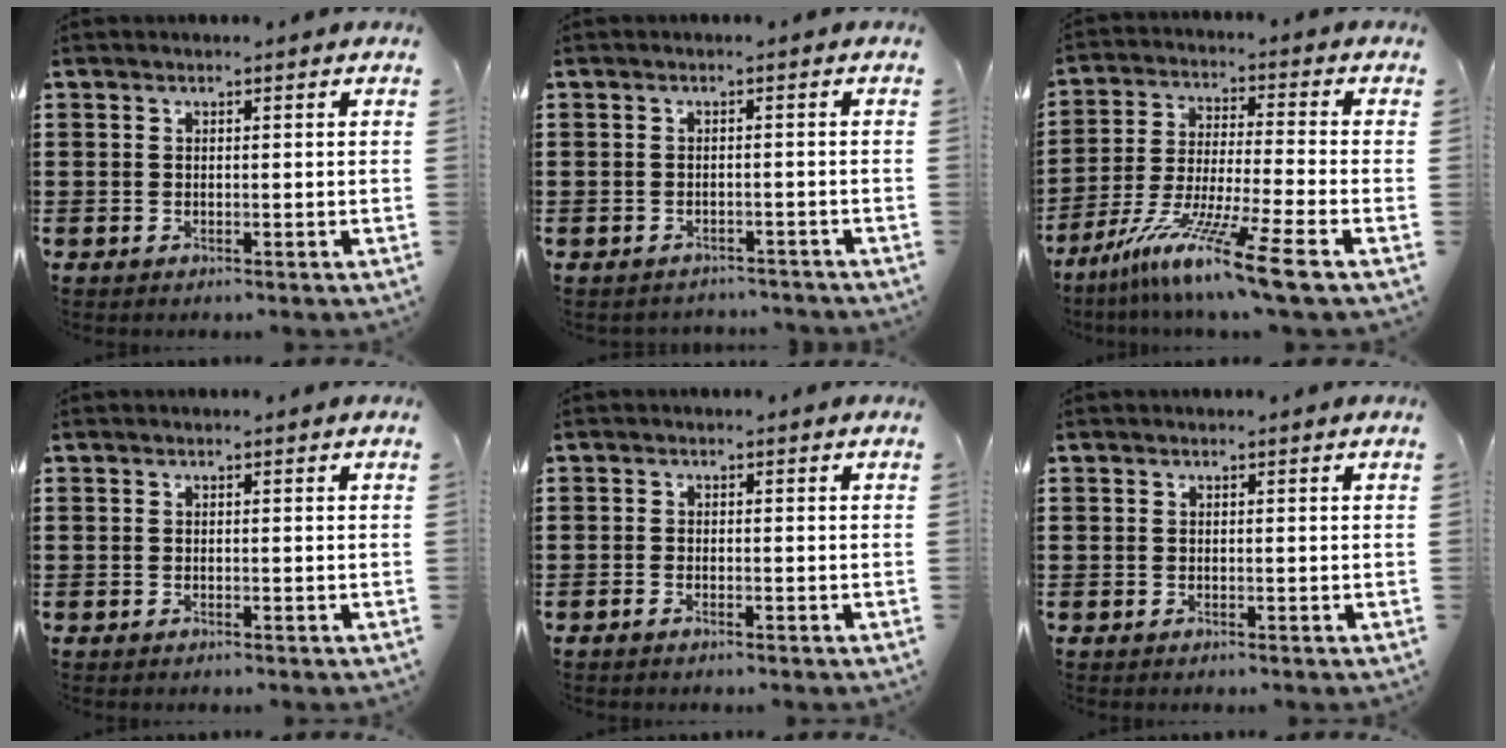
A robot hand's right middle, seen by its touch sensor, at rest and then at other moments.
{"total": 1.3, "force": [-1.3, 0.2, 0.0], "torque": [-0.007, -0.002, -0.028]}
{"total": 12.4, "force": [-9.0, -0.6, 8.4], "torque": [-0.167, -0.001, -0.177]}
{"total": 0.0}
{"total": 0.7, "force": [-0.6, 0.1, 0.3], "torque": [-0.009, -0.004, -0.012]}
{"total": 0.0}